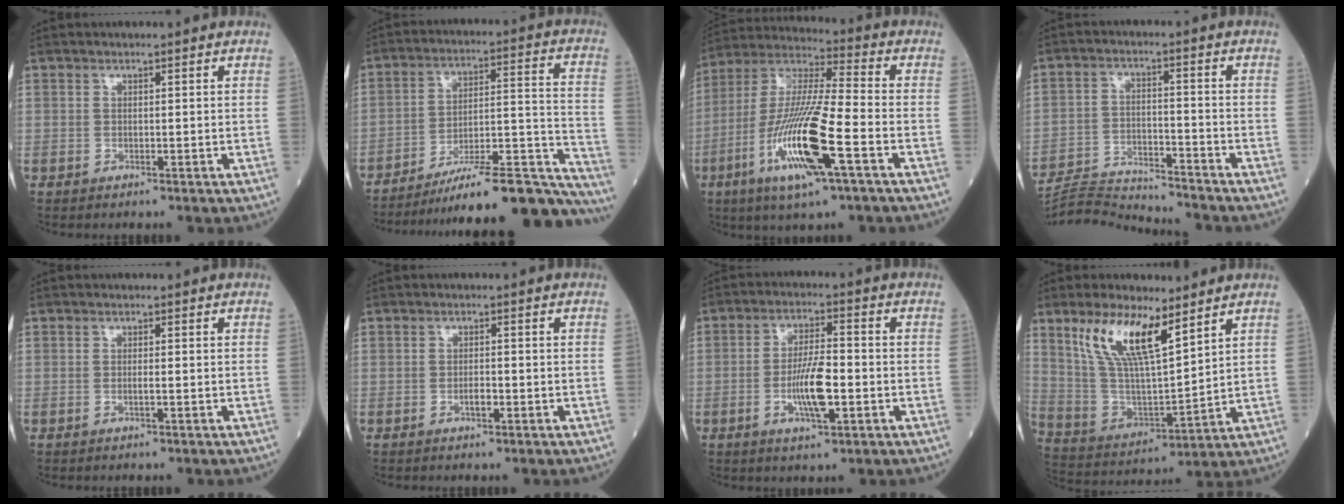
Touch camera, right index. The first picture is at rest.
{"total": 24.7, "force": [-22.3, 1.2, 10.6], "torque": [-0.086, 0.023, -0.321]}
{"total": 17.5, "force": [-6.4, 1.4, 16.2], "torque": [-0.336, -0.020, -0.117]}
{"total": 10.7, "force": [-10.7, -0.8, 0.2], "torque": [-0.007, 0.010, -0.182]}
{"total": 0.7, "force": [-0.2, -0.1, 0.6], "torque": [-0.014, 0.001, -0.002]}
{"total": 1.5, "force": [-0.6, 0.4, 1.3], "torque": [-0.024, 0.002, -0.009]}
{"total": 7.6, "force": [-2.0, 1.5, 7.2], "torque": [-0.137, 0.001, -0.034]}
{"total": 13.4, "force": [8.0, 3.2, 10.2], "torque": [-0.208, 0.007, 0.163]}